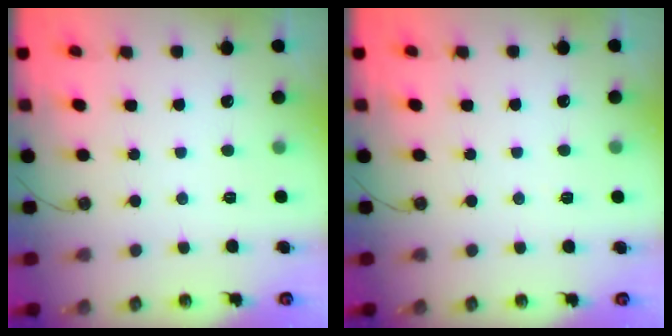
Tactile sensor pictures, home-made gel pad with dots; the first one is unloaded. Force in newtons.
{"total": 2.5, "press": 1.7, "slide": 1.8}